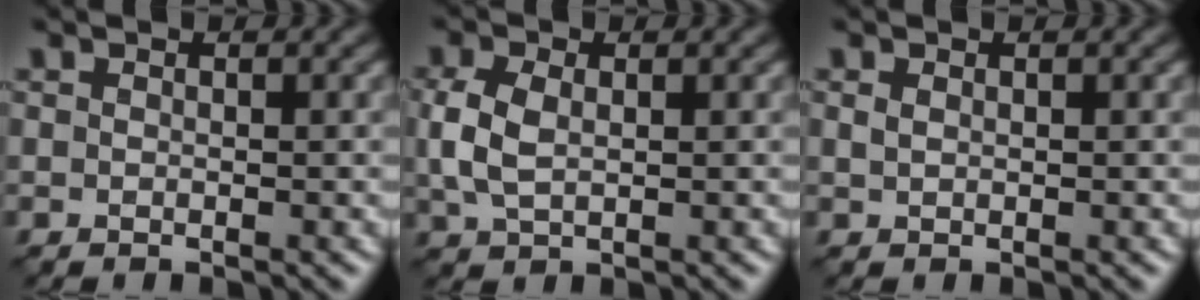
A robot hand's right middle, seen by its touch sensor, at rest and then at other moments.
{"total": 3.4, "force": [0.4, 2.3, 2.5], "torque": [-0.069, 0.002, 0.010]}
{"total": 0.6, "force": [0.3, 0.4, 0.3], "torque": [-0.008, 0.001, 0.008]}